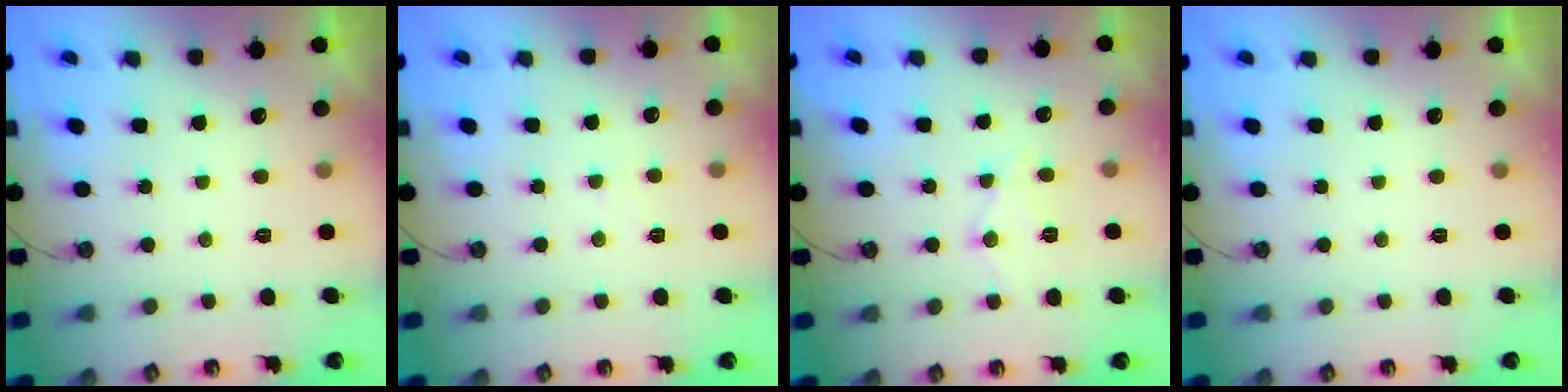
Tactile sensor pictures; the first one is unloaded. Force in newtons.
{"total": 6.5, "press": 6.4, "slide": 0.9}
{"total": 10.0, "press": 10.0, "slide": 0.2}
{"total": 0.0}